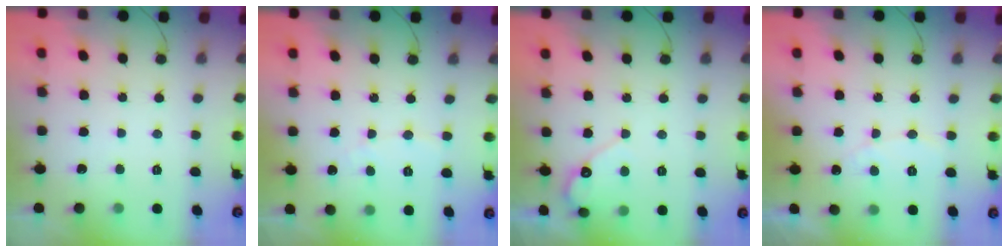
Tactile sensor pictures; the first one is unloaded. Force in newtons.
{"total": 3.0, "press": 2.9, "slide": 0.2}
{"total": 5.6, "press": 5.6, "slide": 0.4}
{"total": 5.3, "press": 5.3, "slide": 0.2}